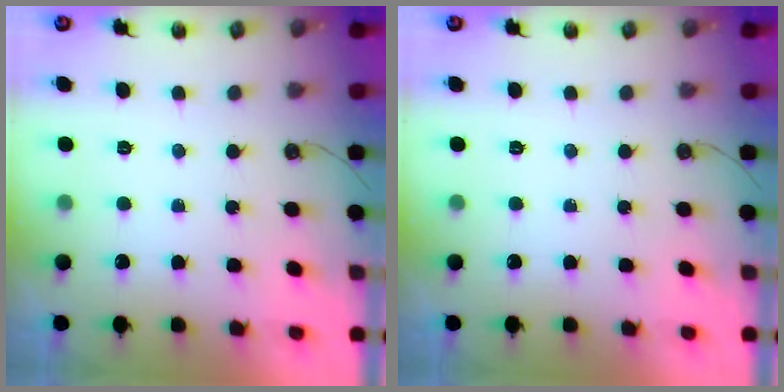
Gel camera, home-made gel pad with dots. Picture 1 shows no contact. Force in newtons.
{"total": 0.0}